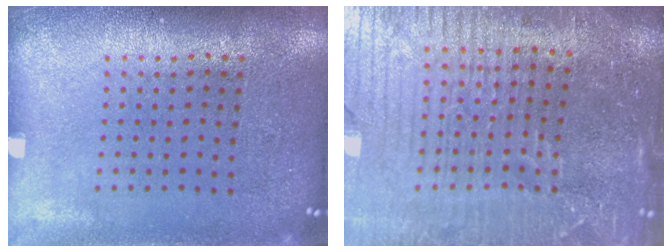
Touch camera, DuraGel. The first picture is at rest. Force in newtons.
{"total": 6.1, "press": 5.4, "slide": 2.8}